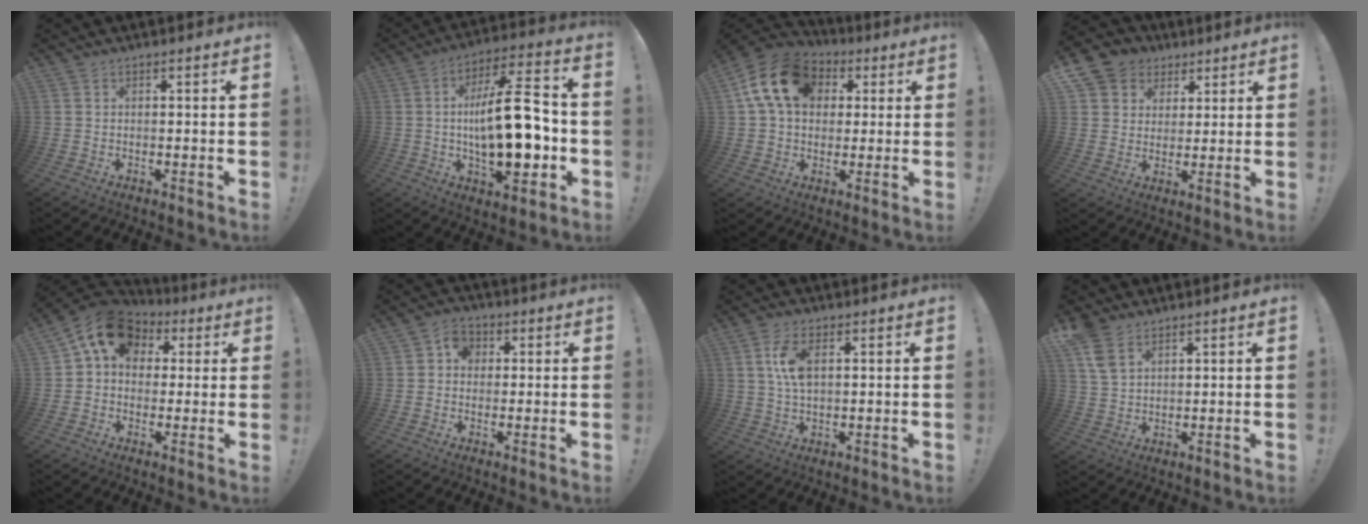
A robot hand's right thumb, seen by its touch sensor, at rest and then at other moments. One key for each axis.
{"total": 20.9, "fx": -1.6, "fy": 7.7, "fz": 19.3, "tx": -0.320, "ty": 0.003, "tz": -0.029}
{"total": 16.6, "fx": 5.1, "fy": 12.3, "fz": 9.9, "tx": -0.158, "ty": 0.001, "tz": 0.096}
{"total": 8.6, "fx": 3.6, "fy": 7.6, "fz": 2.0, "tx": -0.028, "ty": -0.021, "tz": 0.075}
{"total": 12.7, "fx": 4.4, "fy": 9.5, "fz": 7.1, "tx": -0.117, "ty": -0.005, "tz": 0.088}
{"total": 5.3, "fx": 0.5, "fy": 4.6, "fz": 2.6, "tx": -0.039, "ty": 0.011, "tz": 0.009}
{"total": 7.2, "fx": 1.8, "fy": 3.5, "fz": 6.0, "tx": -0.120, "ty": -0.003, "tz": 0.027}
{"total": 7.1, "fx": 4.4, "fy": 4.0, "fz": 3.9, "tx": -0.070, "ty": -0.012, "tz": 0.088}